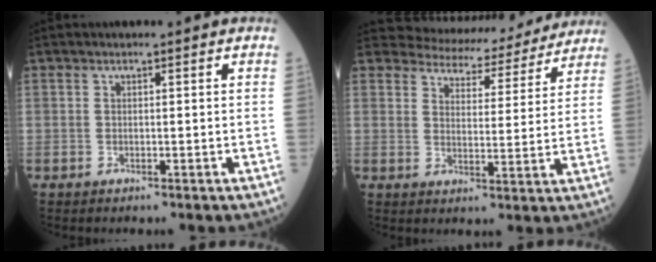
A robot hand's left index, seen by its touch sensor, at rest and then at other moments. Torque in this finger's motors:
{"motor_torque": [0.19, -1.95, -0.50, 0.03]}